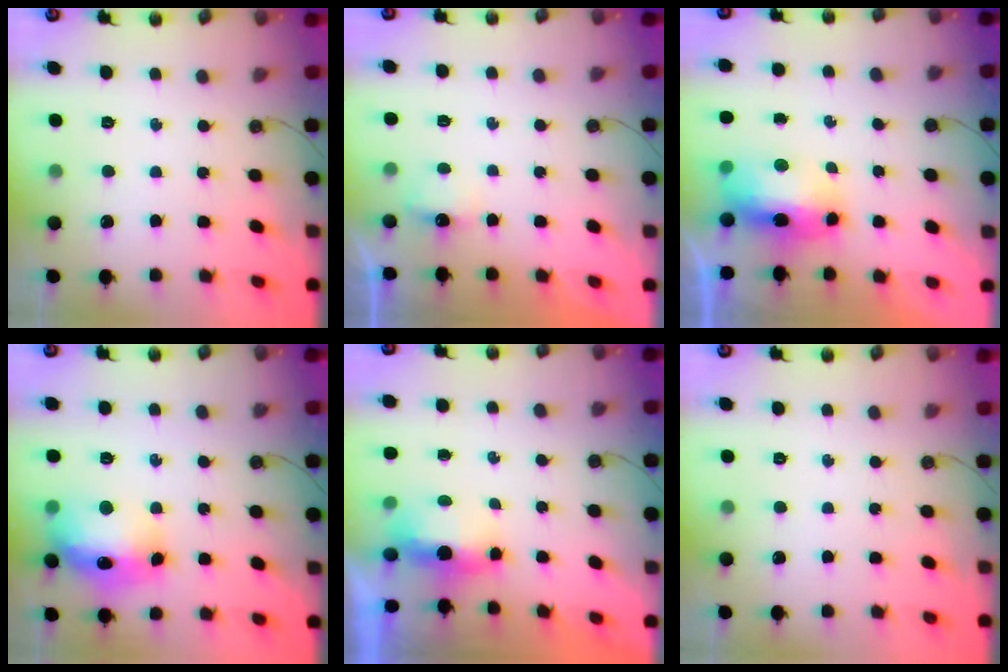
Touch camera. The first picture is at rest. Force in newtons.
{"total": 2.9, "press": 2.9, "slide": 0.3}
{"total": 9.5, "press": 9.3, "slide": 2.0}
{"total": 14.7, "press": 14.6, "slide": 1.4}
{"total": 5.9, "press": 5.4, "slide": 2.4}
{"total": 0.0}